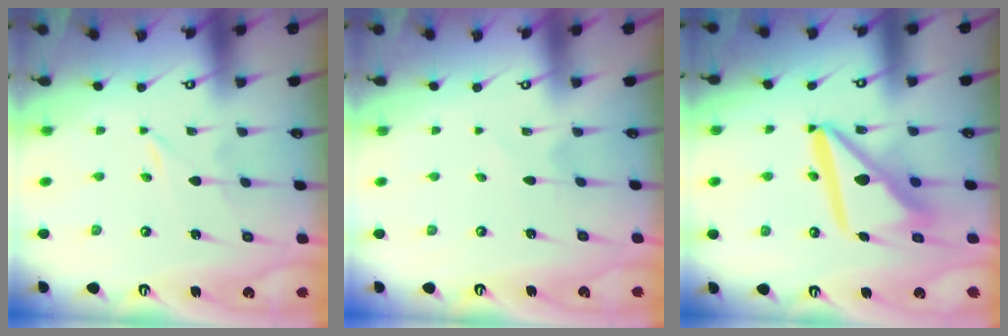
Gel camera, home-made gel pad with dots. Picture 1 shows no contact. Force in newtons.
{"total": 2.8, "press": 2.8, "slide": 0.3}
{"total": 14.1, "press": 14.0, "slide": 1.6}